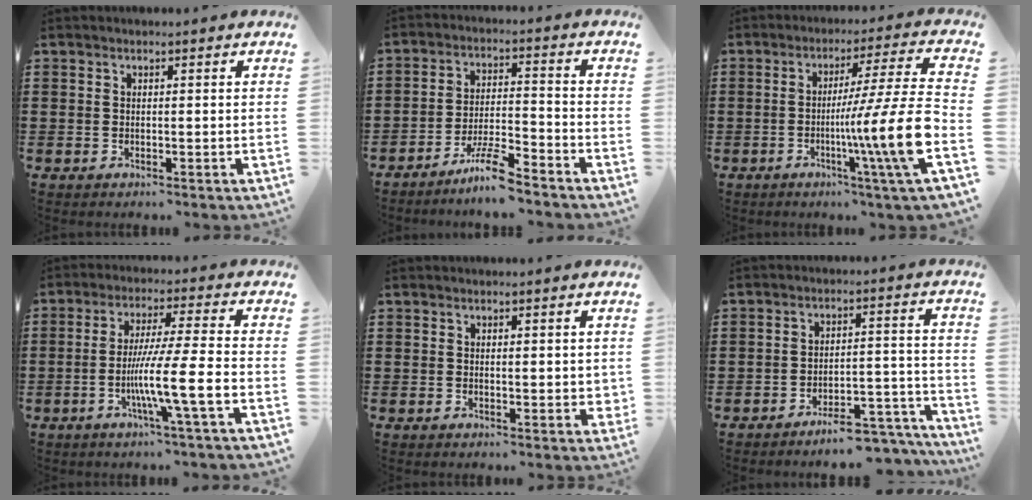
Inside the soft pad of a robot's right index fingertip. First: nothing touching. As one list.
[{"total": 6.9, "force": [-5.8, 0.2, 3.7], "torque": [-0.080, -0.004, -0.112]}, {"total": 15.4, "force": [-3.3, -0.4, 15.1], "torque": [-0.236, -0.027, -0.064]}, {"total": 10.0, "force": [-3.2, -0.1, 9.5], "torque": [-0.171, -0.013, -0.060]}, {"total": 1.4, "force": [0.6, 0.6, 1.1], "torque": [-0.014, 0.002, 0.009]}, {"total": 6.0, "force": [-5.6, 1.2, 2.0], "torque": [-0.025, 0.016, -0.105]}]